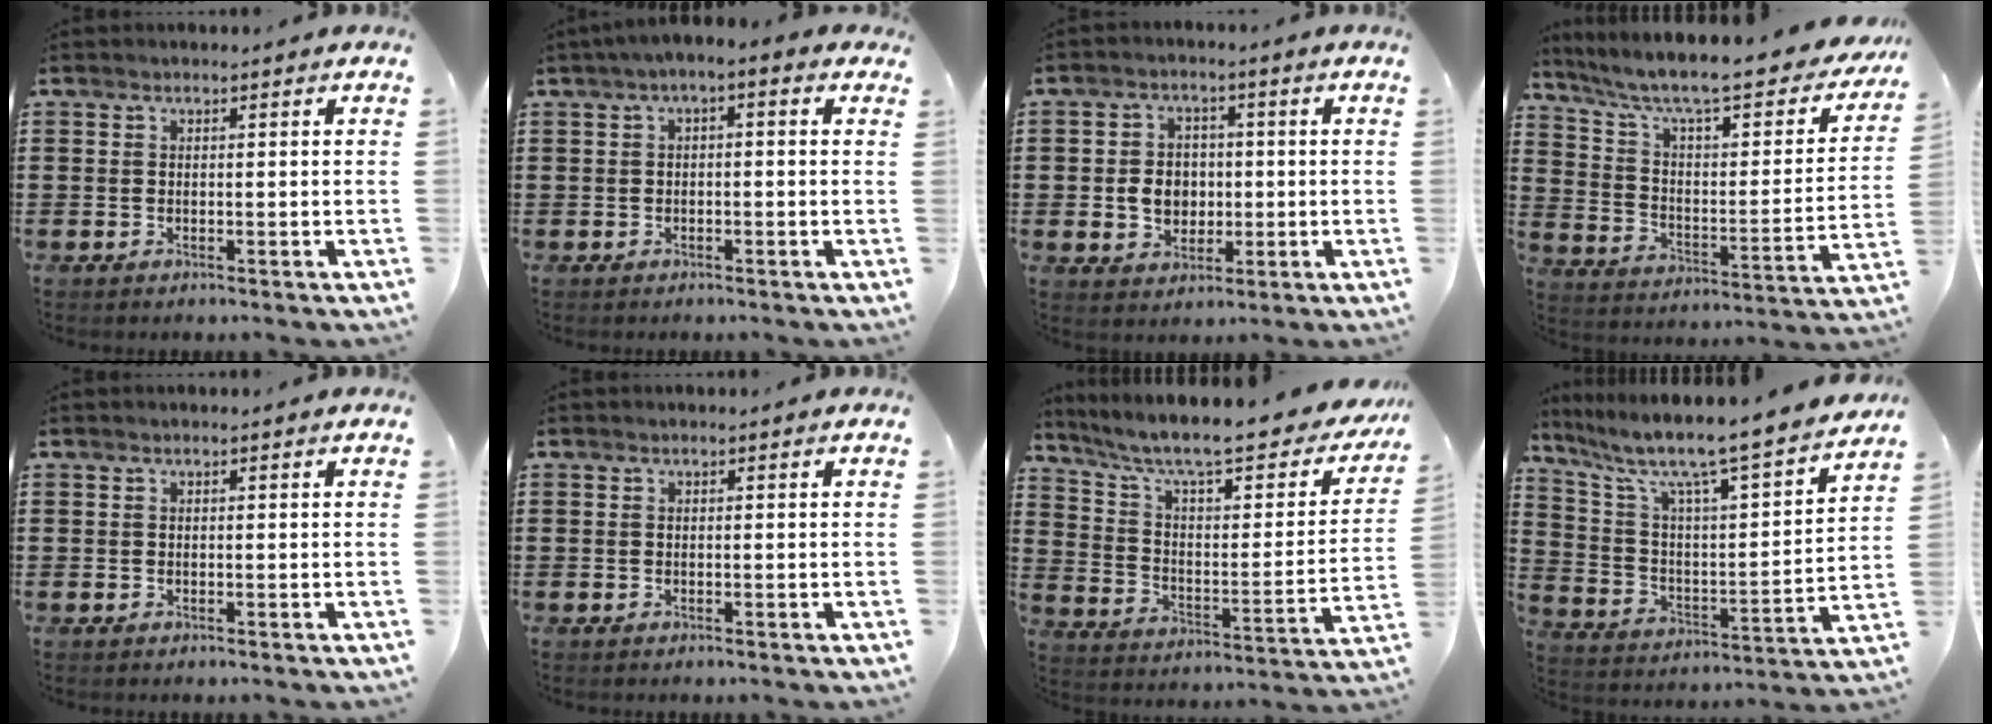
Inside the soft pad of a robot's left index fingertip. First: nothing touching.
{"total": 2.0, "force": [-1.4, 0.5, 1.3], "torque": [-0.030, -0.001, -0.032]}
{"total": 5.2, "force": [-0.4, 4.4, 2.8], "torque": [-0.048, 0.003, -0.013]}
{"total": 8.7, "force": [6.7, 1.3, 5.4], "torque": [-0.122, -0.054, 0.106]}
{"total": 0.0}
{"total": 0.0}
{"total": 9.5, "force": [7.2, 1.5, 6.0], "torque": [-0.135, -0.052, 0.115]}
{"total": 7.9, "force": [6.6, 0.3, 4.3], "torque": [-0.115, -0.059, 0.099]}